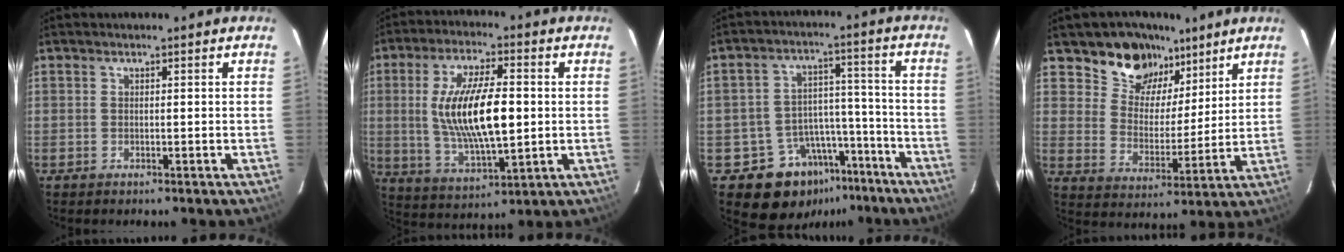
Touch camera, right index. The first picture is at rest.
{"total": 15.8, "force": [0.7, 5.6, 14.8], "torque": [-0.279, -0.005, 0.022]}
{"total": 13.2, "force": [-8.7, 9.5, 3.3], "torque": [-0.060, 0.050, -0.105]}
{"total": 12.7, "force": [8.8, 8.4, 3.6], "torque": [-0.068, 0.001, 0.153]}